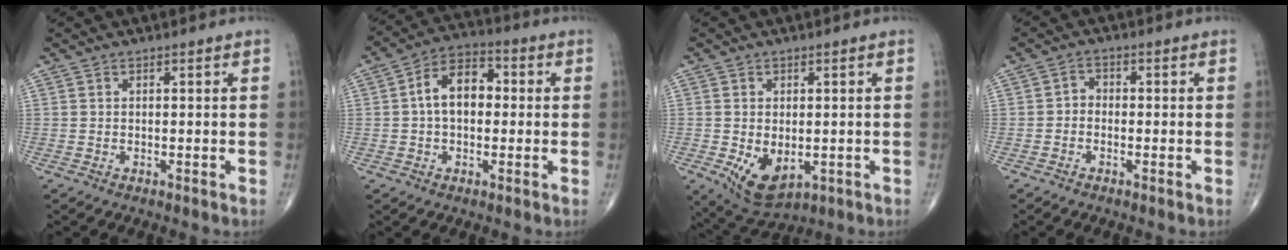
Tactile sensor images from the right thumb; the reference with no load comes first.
{"total": 9.4, "force": [0.5, 6.1, 7.1], "torque": [-0.103, 0.030, -0.002]}
{"total": 8.3, "force": [-1.8, 5.0, 6.4], "torque": [-0.099, -0.013, -0.014]}
{"total": 2.1, "force": [-0.8, 1.6, 1.0], "torque": [-0.001, 0.011, -0.025]}